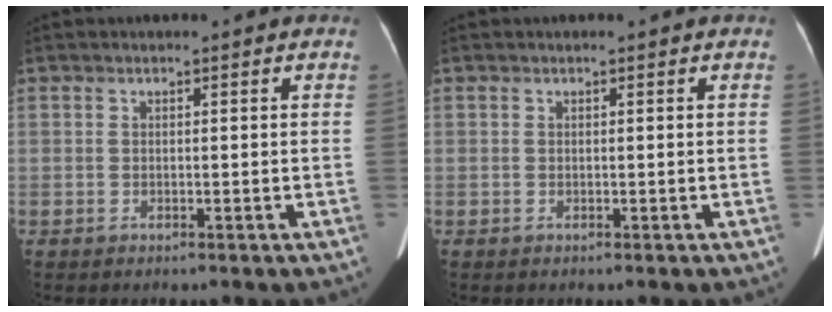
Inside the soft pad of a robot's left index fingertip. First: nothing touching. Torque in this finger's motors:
{"motor_torque": [-0.77, 0.25, -0.51, -0.21]}